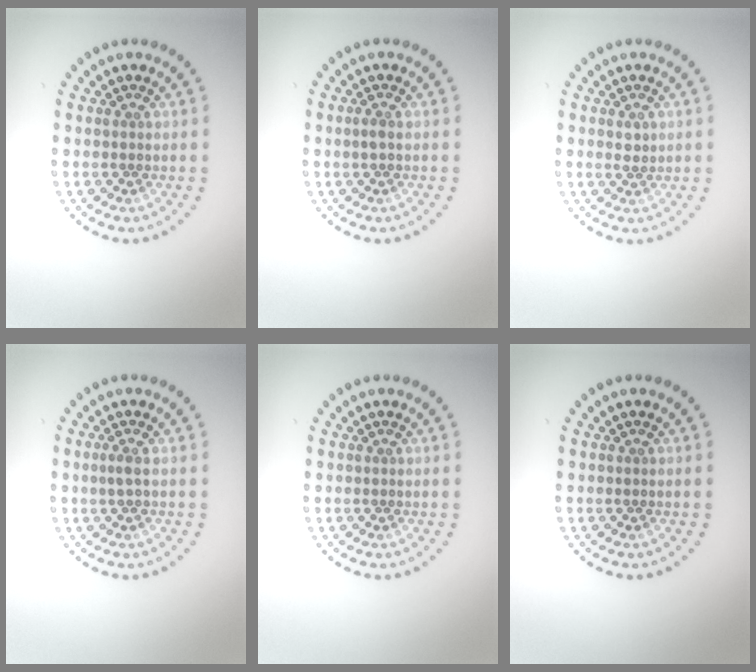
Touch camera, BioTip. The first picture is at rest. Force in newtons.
{"total": 0.7, "press": 0.7, "slide": 0.2}
{"total": 1.2, "press": 1.1, "slide": 0.4}
{"total": 0.9, "press": 0.7, "slide": 0.5}
{"total": 0.0}
{"total": 0.0}